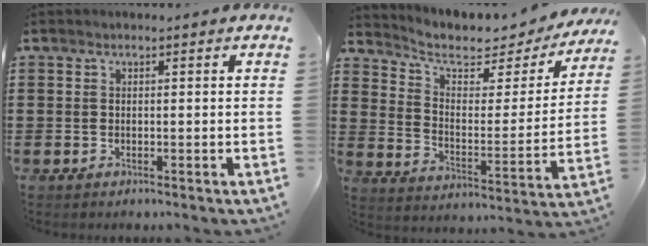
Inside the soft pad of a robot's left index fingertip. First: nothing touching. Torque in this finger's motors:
{"motor_torque": [2.14, 0.00, 0.25, -0.01]}